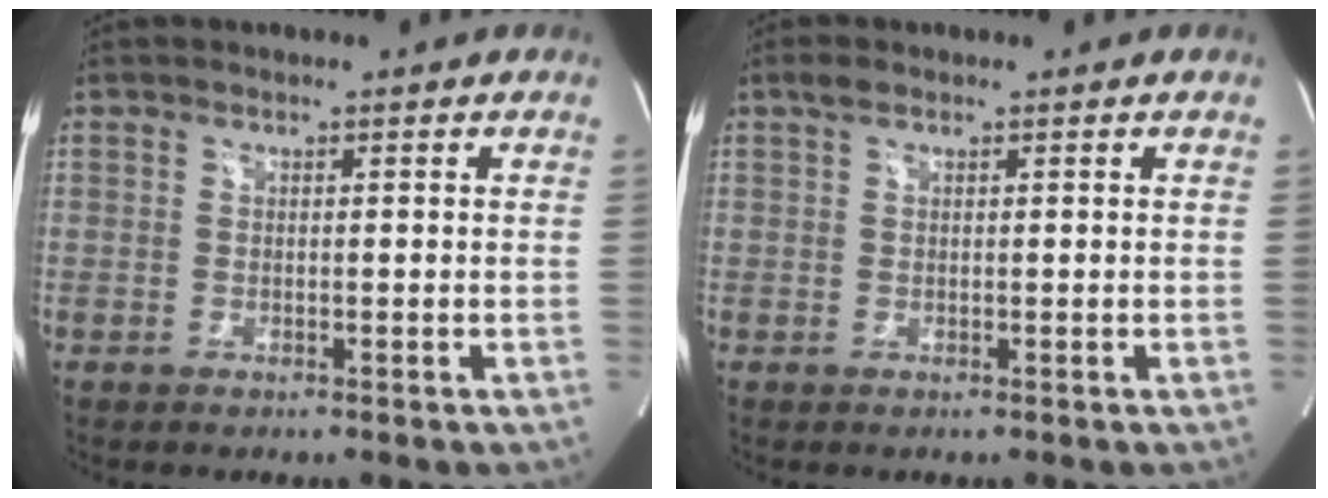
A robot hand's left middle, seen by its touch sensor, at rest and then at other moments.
{"total": 1.3, "force": [0.9, 0.6, 0.8], "torque": [-0.020, 0.013, 0.017]}